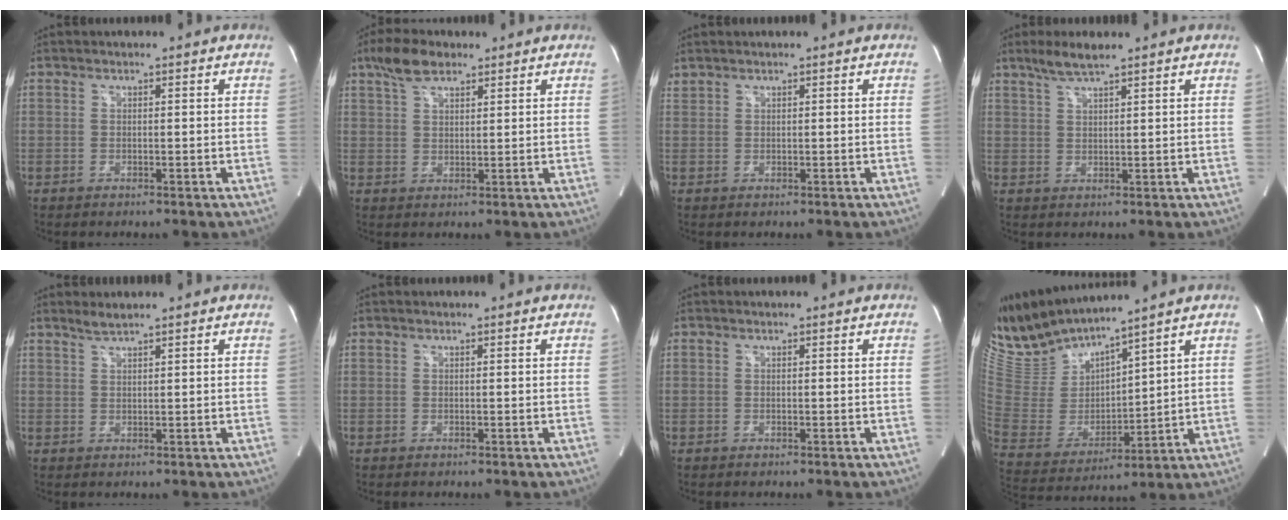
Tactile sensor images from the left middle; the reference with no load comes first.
{"total": 5.7, "force": [4.1, 2.3, 3.3], "torque": [-0.074, 0.015, 0.078]}
{"total": 0.6, "force": [0.6, 0.1, 0.0], "torque": [-0.009, 0.009, 0.018]}
{"total": 4.3, "force": [3.4, 0.2, 2.6], "torque": [-0.062, 0.006, 0.067]}
{"total": 1.7, "force": [1.6, -0.2, 0.7], "torque": [-0.018, 0.002, 0.035]}
{"total": 0.0}
{"total": 0.0}
{"total": 11.8, "force": [11.3, 0.2, 3.4], "torque": [-0.091, -0.004, 0.246]}